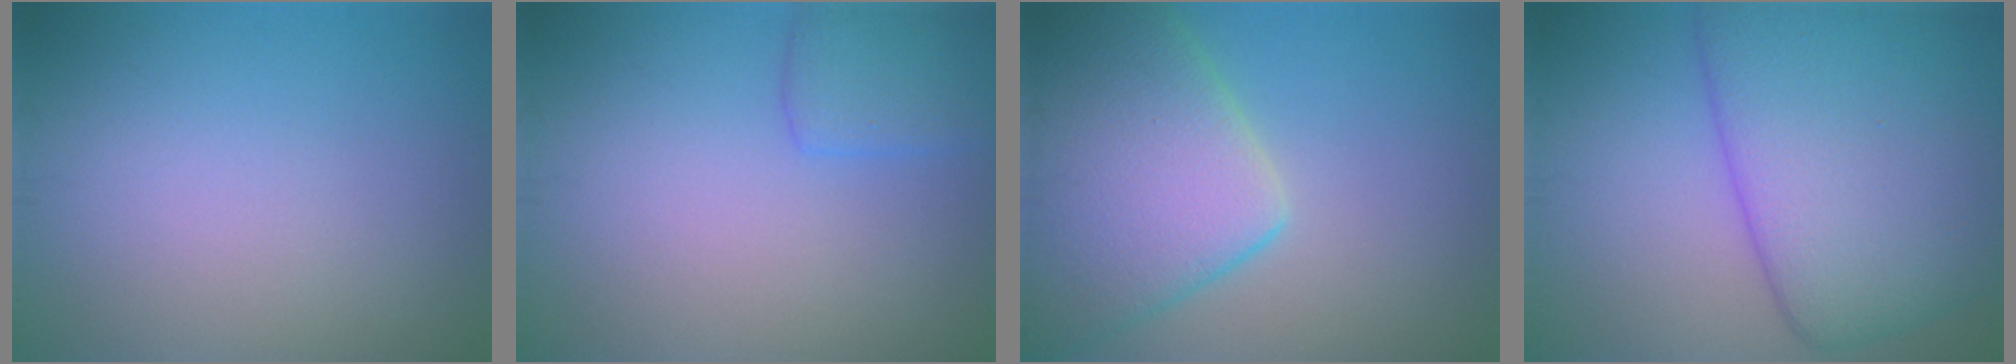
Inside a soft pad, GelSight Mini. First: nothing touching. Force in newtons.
{"total": 2.5, "press": 2.5, "slide": 0.2}
{"total": 10.1, "press": 10.1, "slide": 0.6}
{"total": 11.3, "press": 11.3, "slide": 0.4}